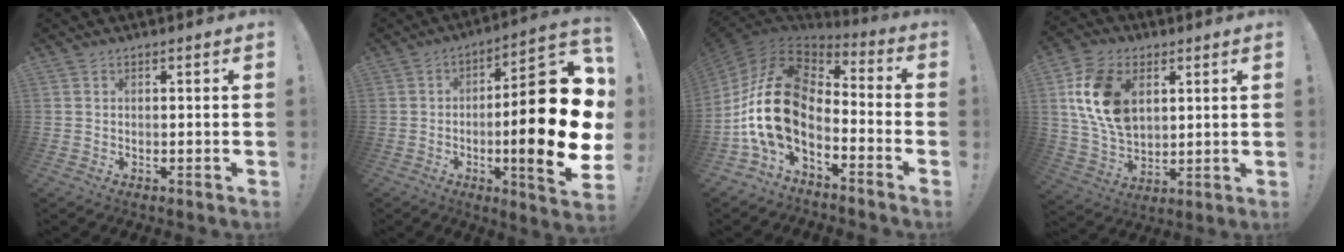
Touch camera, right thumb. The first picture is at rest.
{"total": 25.5, "force": [-3.0, 6.4, 24.5], "torque": [-0.360, 0.015, -0.048]}
{"total": 18.3, "force": [-2.7, 10.8, 14.5], "torque": [-0.295, 0.012, -0.045]}
{"total": 17.1, "force": [5.1, 12.0, 11.0], "torque": [-0.206, -0.011, 0.101]}